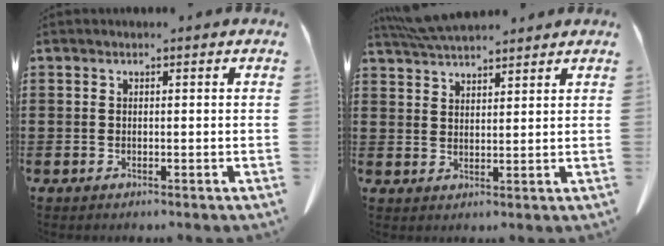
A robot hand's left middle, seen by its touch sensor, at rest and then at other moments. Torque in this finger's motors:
{"motor_torque": [0.59, 0.54, 0.40, 0.05]}